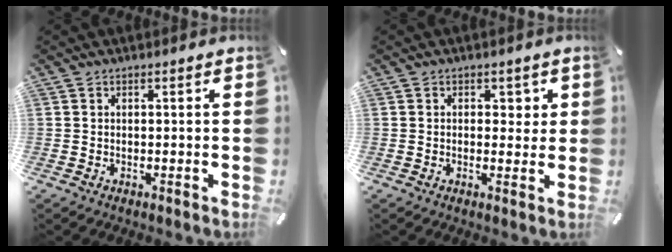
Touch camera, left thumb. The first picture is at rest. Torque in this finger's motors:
{"motor_torque": [0.18, -0.38, 0.11, 0.14, 0.01]}